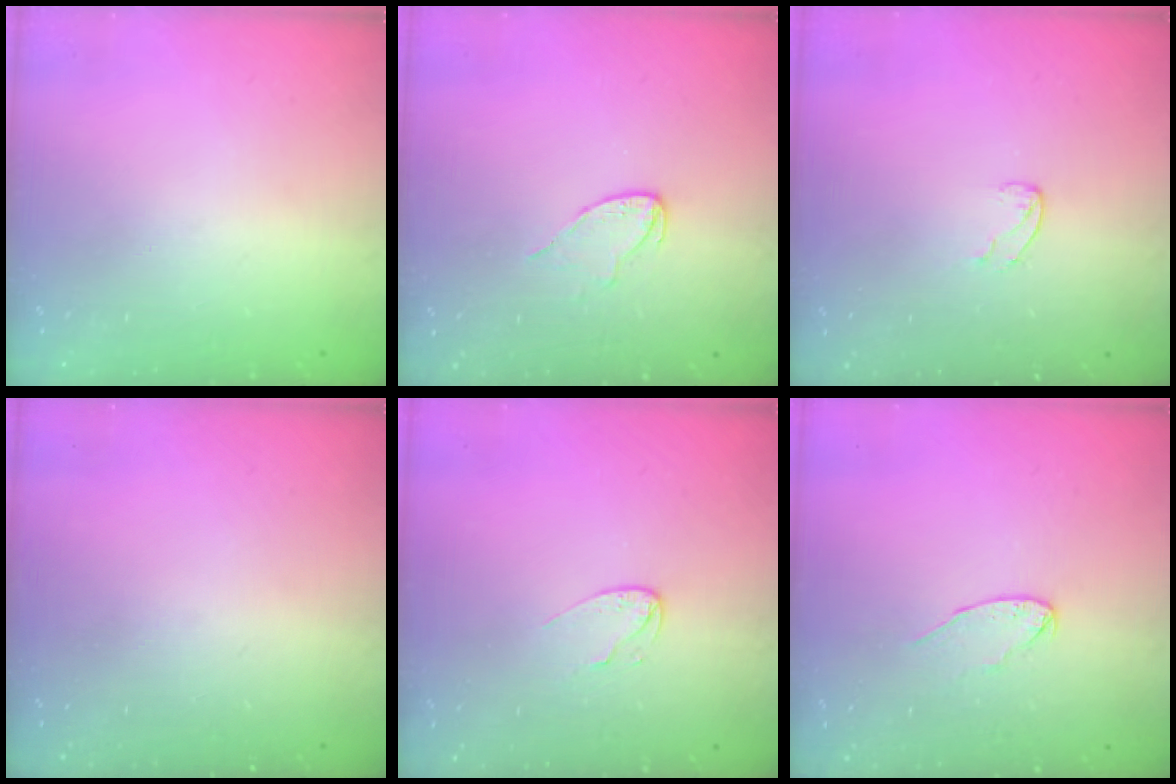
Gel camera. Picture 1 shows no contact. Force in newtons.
{"total": 4.5, "press": 4.4, "slide": 0.3}
{"total": 4.2, "press": 4.2, "slide": 0.4}
{"total": 0.0}
{"total": 4.5, "press": 4.5, "slide": 0.3}
{"total": 5.2, "press": 5.2, "slide": 0.4}